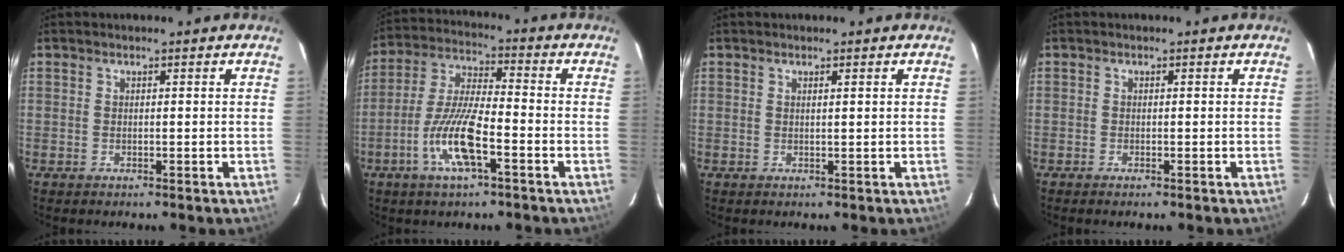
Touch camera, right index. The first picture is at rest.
{"total": 11.0, "force": [-4.5, 2.0, 9.8], "torque": [-0.201, -0.003, -0.086]}
{"total": 0.6, "force": [0.3, -0.1, 0.5], "torque": [-0.012, 0.002, 0.006]}
{"total": 0.9, "force": [-0.7, 0.1, 0.6], "torque": [-0.015, -0.002, -0.010]}